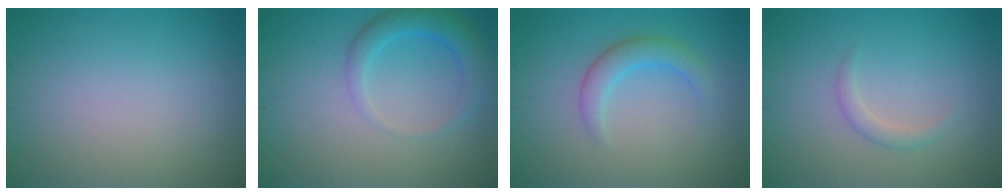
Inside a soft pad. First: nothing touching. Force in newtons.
{"total": 3.3, "press": 3.3, "slide": 0.2}
{"total": 2.6, "press": 2.6, "slide": 0.0}
{"total": 1.3, "press": 1.3, "slide": 0.1}